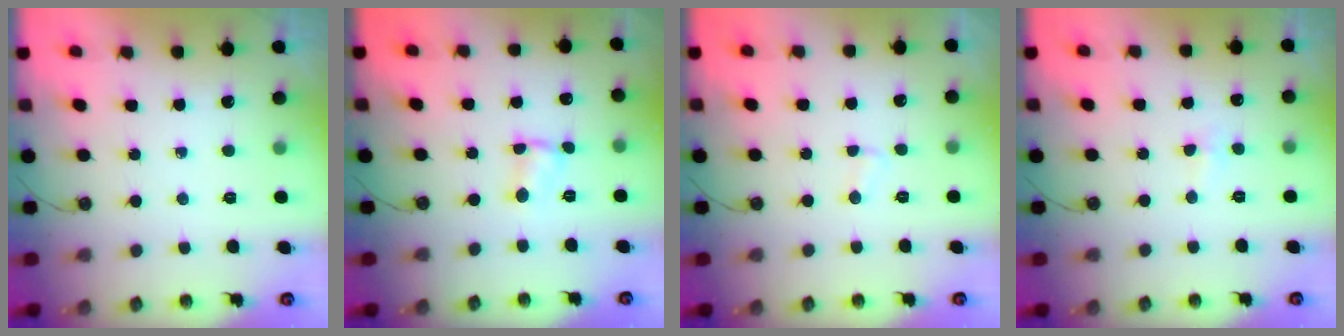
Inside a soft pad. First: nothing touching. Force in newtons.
{"total": 1.7, "press": 1.6, "slide": 0.2}
{"total": 2.3, "press": 2.3, "slide": 0.2}
{"total": 2.7, "press": 2.0, "slide": 1.8}